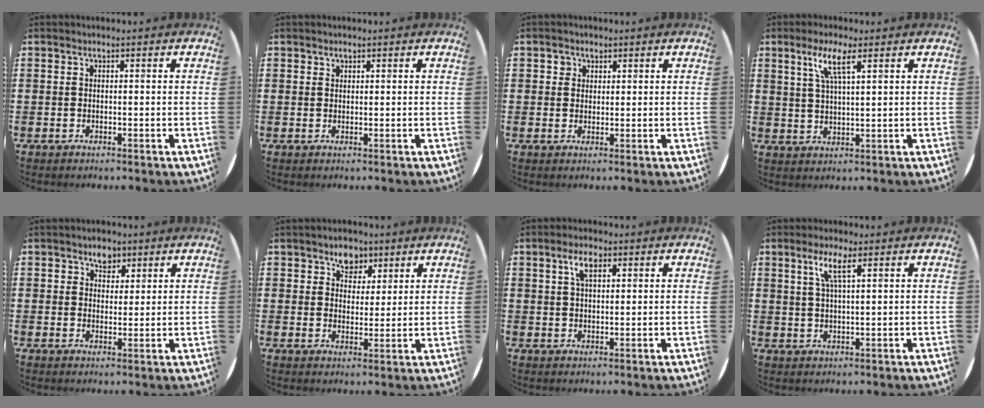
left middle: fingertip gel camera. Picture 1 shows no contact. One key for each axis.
{"total": 0.7, "fx": 0.6, "fy": 0.3, "fz": -0.1, "tx": 0.007, "ty": 0.000, "tz": 0.010}
{"total": 1.6, "fx": 1.1, "fy": 1.1, "fz": 0.2, "tx": 0.011, "ty": -0.003, "tz": 0.018}
{"total": 5.1, "fx": 3.0, "fy": 0.8, "fz": 4.0, "tx": -0.088, "ty": 0.007, "tz": 0.050}
{"total": 2.9, "fx": 2.1, "fy": 1.9, "fz": 0.7, "tx": 0.004, "ty": -0.003, "tz": 0.034}
{"total": 4.1, "fx": 3.0, "fy": 2.7, "fz": 0.8, "tx": -0.002, "ty": 0.001, "tz": 0.051}
{"total": 3.6, "fx": 2.0, "fy": 1.5, "fz": 2.6, "tx": -0.049, "ty": 0.006, "tz": 0.034}
{"total": 4.1, "fx": 2.3, "fy": 0.6, "fz": 3.4, "tx": -0.072, "ty": 0.007, "tz": 0.038}